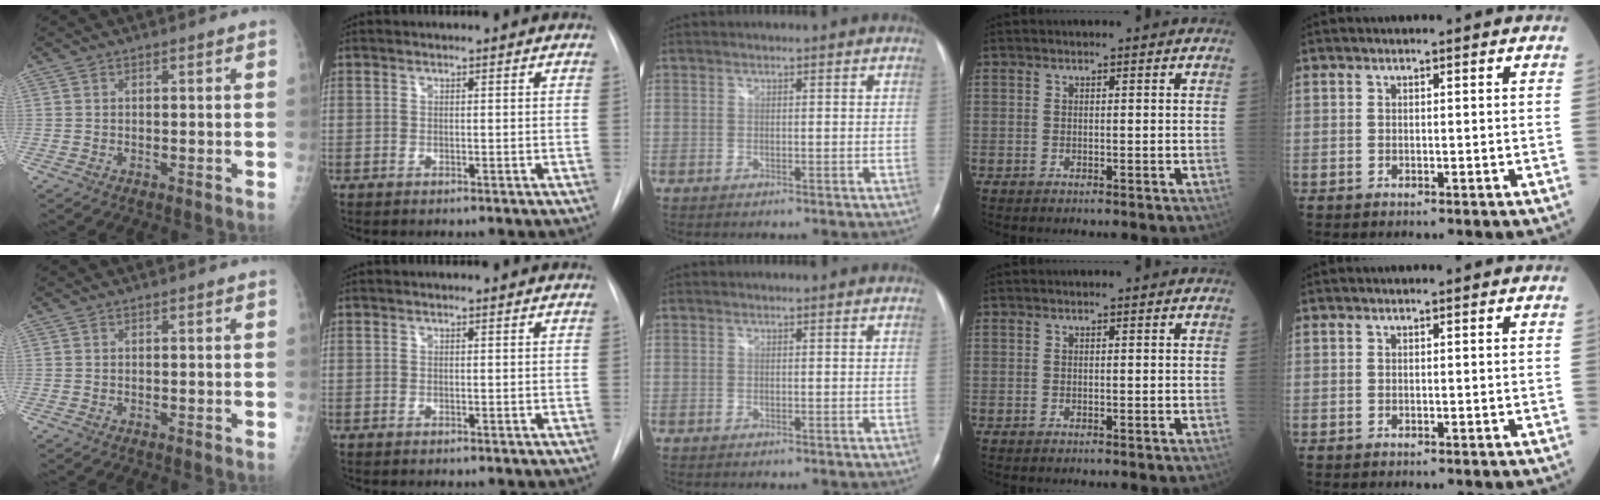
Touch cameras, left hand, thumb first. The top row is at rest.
{}